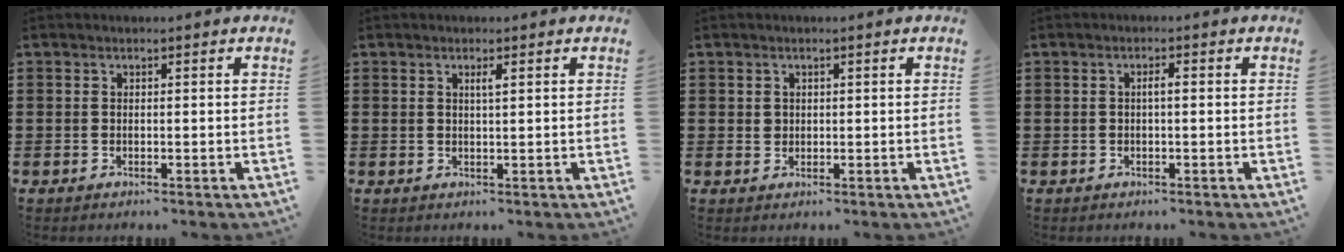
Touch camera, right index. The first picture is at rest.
{"total": 1.2, "force": [0.5, 0.1, 1.1], "torque": [-0.023, 0.000, 0.008]}
{"total": 1.0, "force": [0.4, 0.9, 0.3], "torque": [-0.008, 0.004, 0.008]}
{"total": 1.4, "force": [-0.1, 0.2, 1.4], "torque": [-0.026, 0.002, -0.004]}